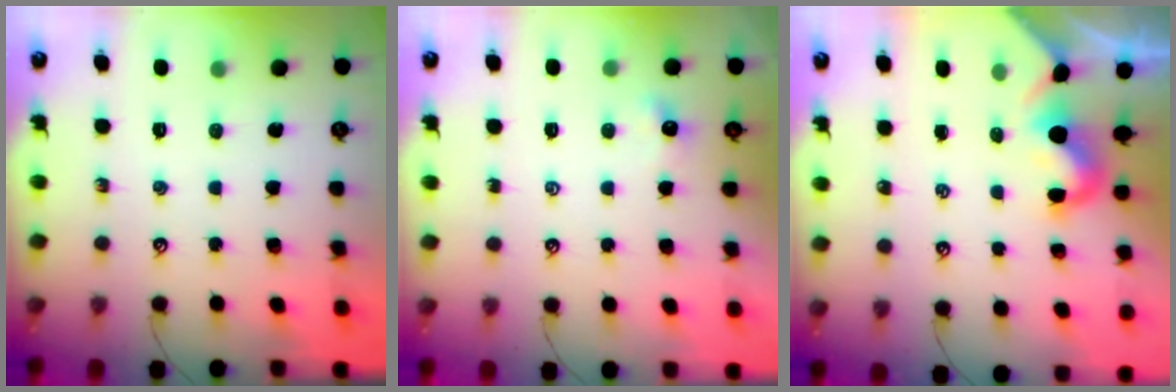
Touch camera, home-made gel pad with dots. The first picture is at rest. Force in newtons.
{"total": 1.8, "press": 1.8, "slide": 0.4}
{"total": 1.7, "press": 1.7, "slide": 0.2}